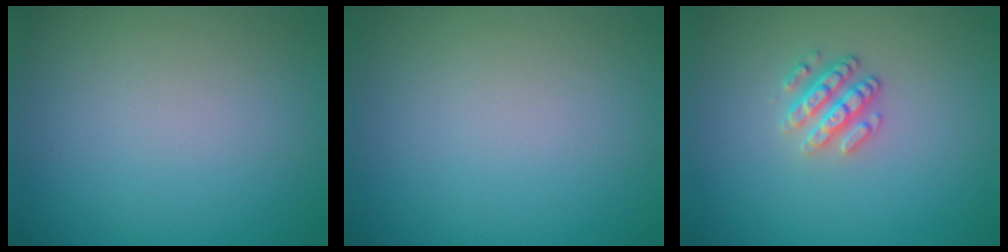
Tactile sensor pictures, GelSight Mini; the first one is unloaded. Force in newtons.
{"total": 0.0}
{"total": 2.5, "press": 2.4, "slide": 0.8}